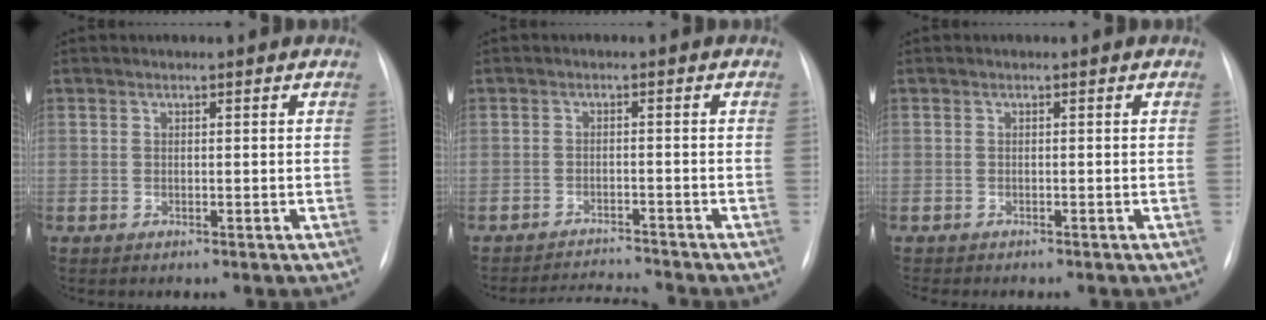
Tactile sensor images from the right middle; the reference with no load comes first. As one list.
[{"total": 4.4, "force": [-4.1, -1.3, -0.4], "torque": [0.001, -0.009, -0.069]}, {"total": 2.7, "force": [-2.4, 0.6, 1.2], "torque": [-0.014, -0.005, -0.025]}]